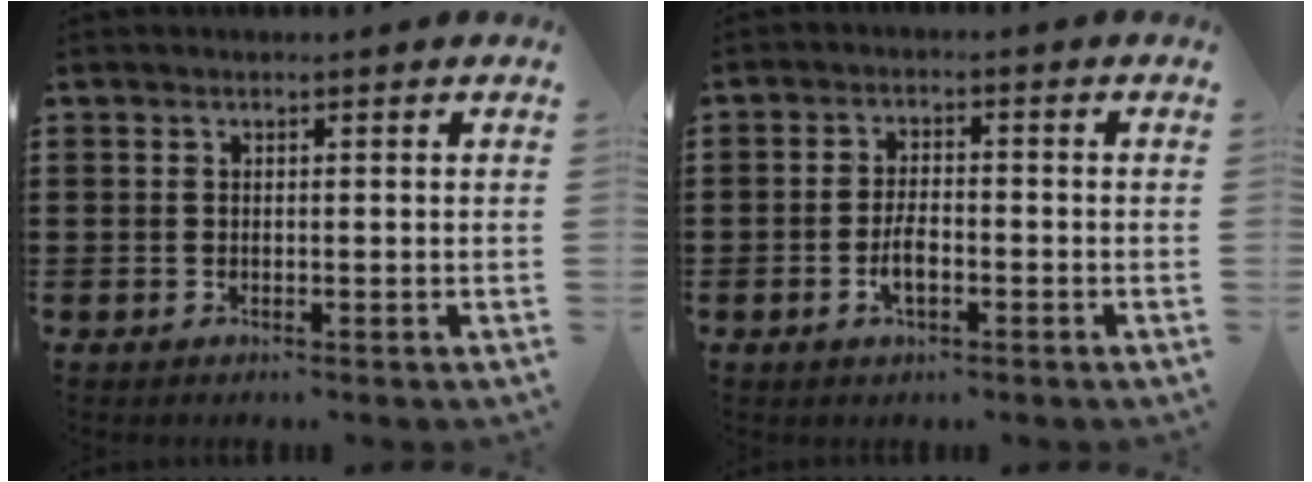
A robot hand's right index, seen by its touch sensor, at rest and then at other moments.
{"total": 3.5, "force": [-1.5, 1.5, 2.8], "torque": [-0.056, 0.004, -0.028]}